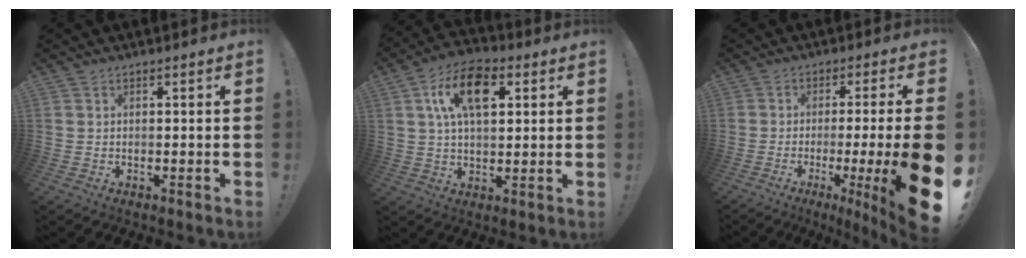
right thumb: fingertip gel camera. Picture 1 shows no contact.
{"total": 14.8, "force": [5.0, 8.3, 11.1], "torque": [-0.174, 0.007, 0.090]}
{"total": 13.6, "force": [-3.9, -0.3, 13.0], "torque": [-0.188, 0.002, -0.054]}